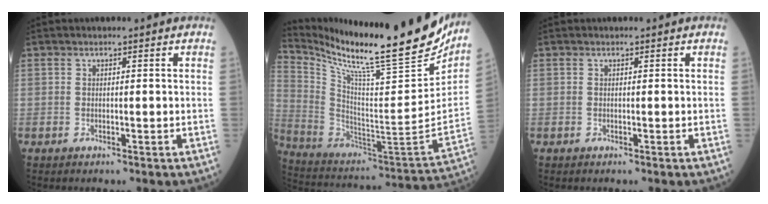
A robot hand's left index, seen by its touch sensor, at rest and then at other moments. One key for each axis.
{"total": 28.9, "fx": 24.1, "fy": 1.5, "fz": 15.9, "tx": -0.286, "ty": -0.079, "tz": 0.372}
{"total": 0.0}